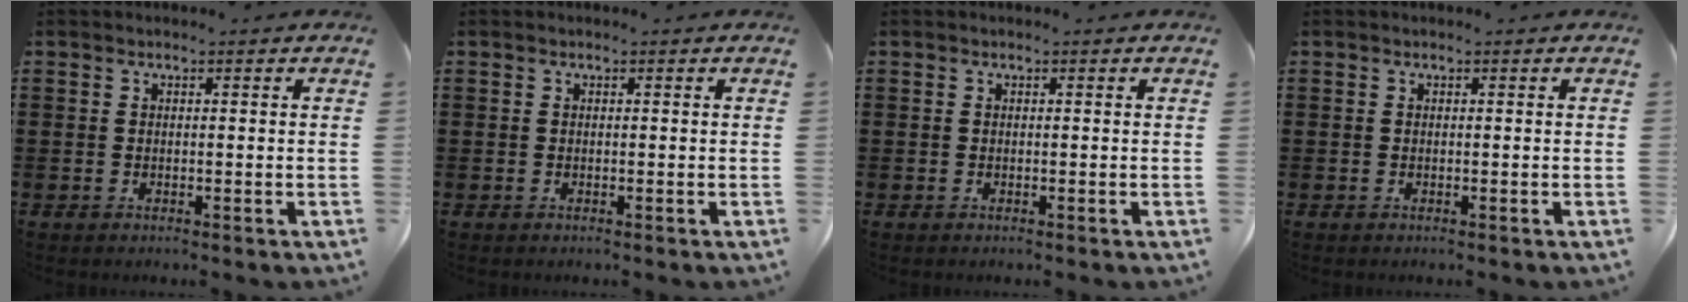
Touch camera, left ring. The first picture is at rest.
{"total": 0.0}
{"total": 0.0}
{"total": 0.0}